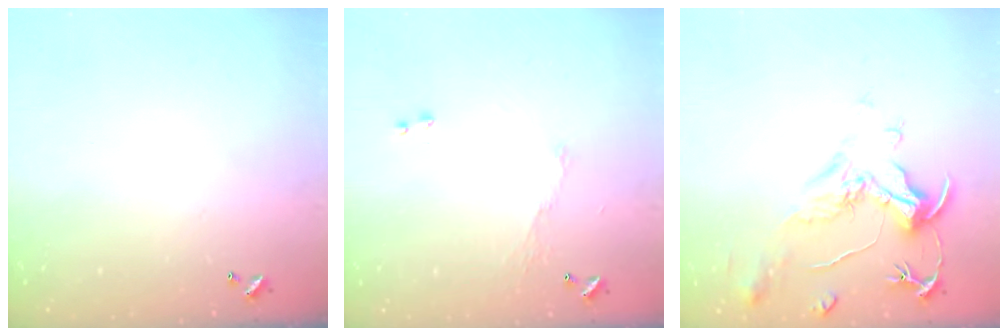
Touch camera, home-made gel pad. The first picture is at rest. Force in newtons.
{"total": 5.9, "press": 5.8, "slide": 1.0}
{"total": 2.2, "press": 1.7, "slide": 1.4}